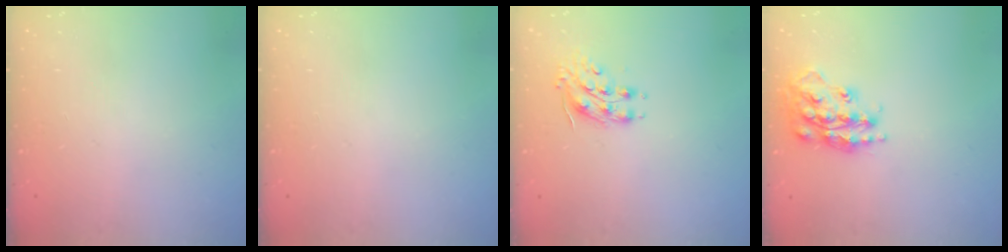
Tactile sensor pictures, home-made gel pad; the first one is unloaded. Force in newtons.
{"total": 0.0}
{"total": 8.2, "press": 8.2, "slide": 0.4}
{"total": 17.5, "press": 17.4, "slide": 1.1}